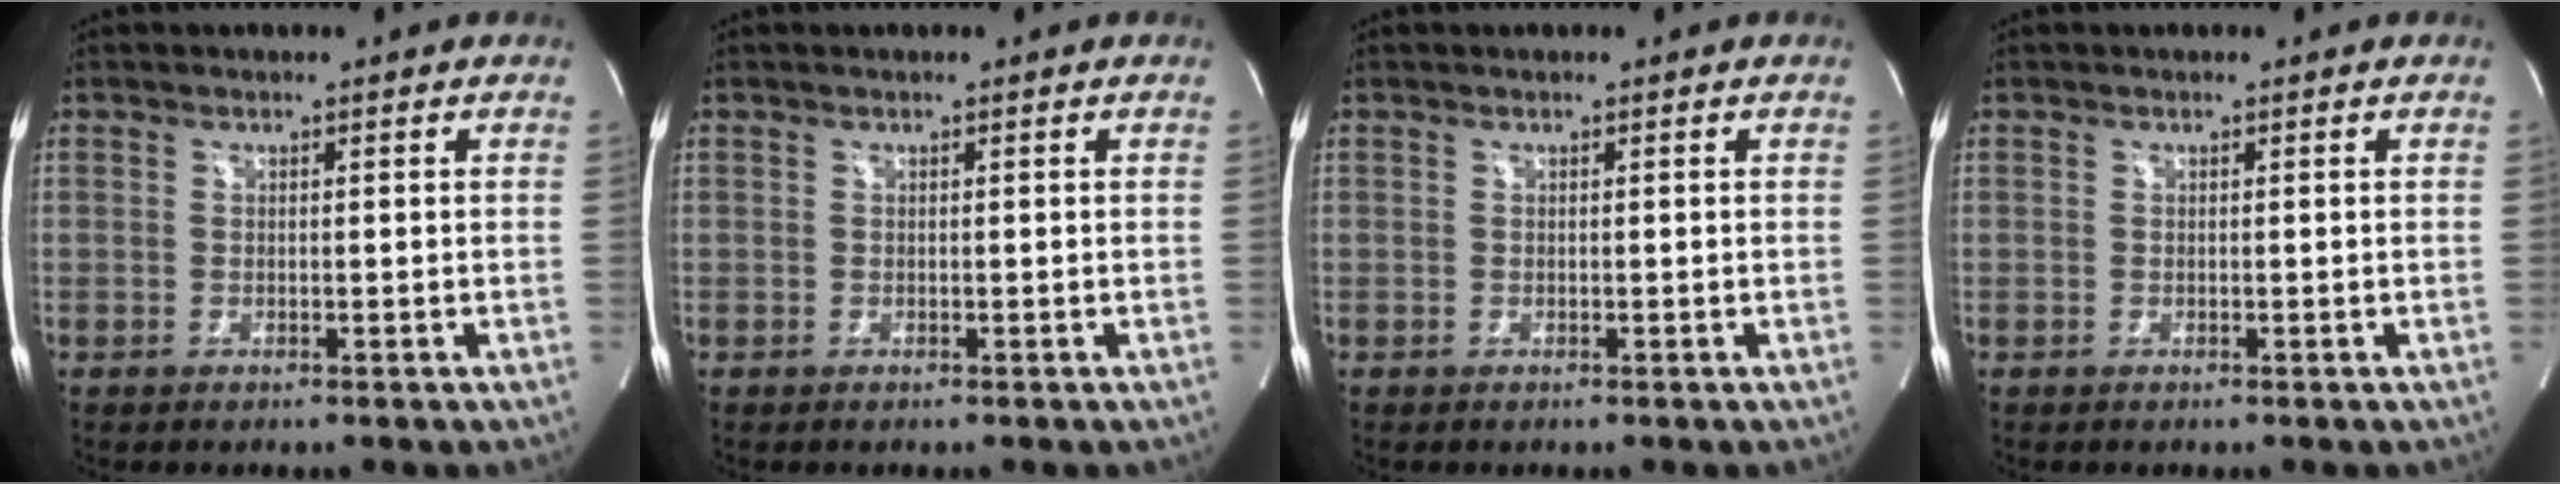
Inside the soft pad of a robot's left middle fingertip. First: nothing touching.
{"total": 0.0}
{"total": 0.0}
{"total": 0.0}